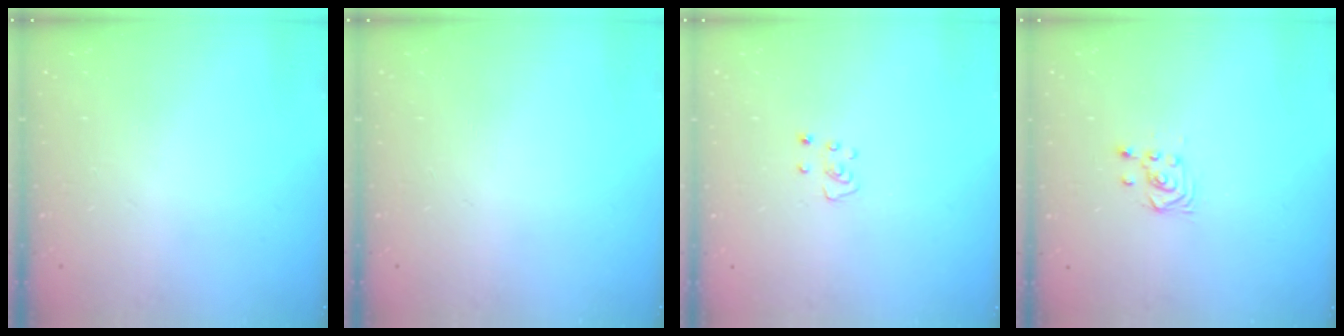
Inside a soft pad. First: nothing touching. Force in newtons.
{"total": 0.0}
{"total": 3.8, "press": 3.8, "slide": 0.3}
{"total": 3.5, "press": 3.4, "slide": 0.8}